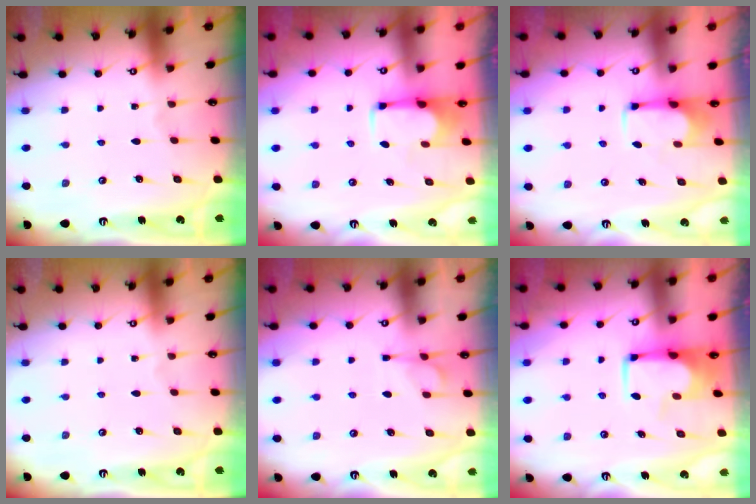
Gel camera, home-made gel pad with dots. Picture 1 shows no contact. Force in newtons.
{"total": 1.8, "press": 1.6, "slide": 0.7}
{"total": 2.8, "press": 2.6, "slide": 1.1}
{"total": 0.0}
{"total": 1.5, "press": 0.9, "slide": 1.2}
{"total": 2.2, "press": 2.2, "slide": 0.2}